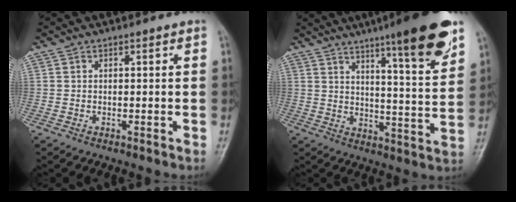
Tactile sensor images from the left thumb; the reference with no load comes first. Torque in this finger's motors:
{"motor_torque": [2.46, 1.36, 1.72, -1.05, 0.33]}